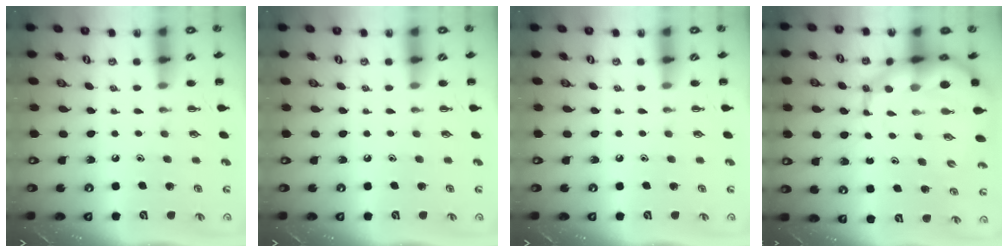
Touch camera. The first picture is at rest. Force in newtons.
{"total": 0.0}
{"total": 0.0}
{"total": 14.5, "press": 13.9, "slide": 4.1}